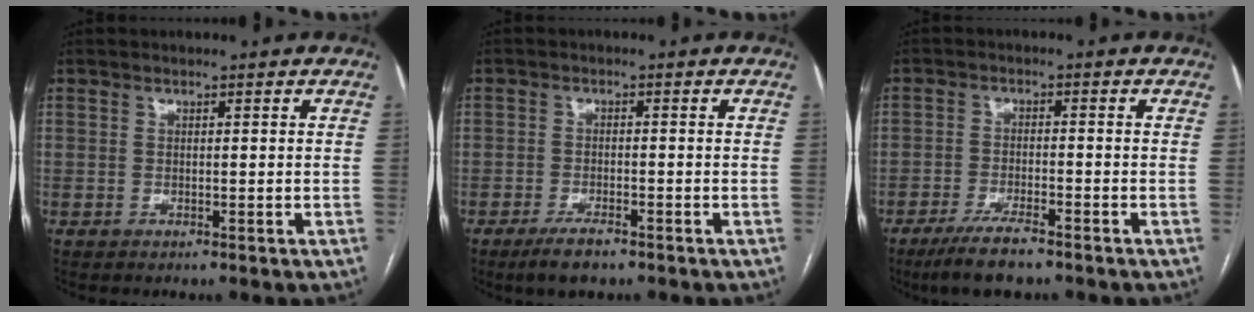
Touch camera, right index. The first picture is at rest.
{"total": 3.9, "force": [-2.9, 1.0, 2.4], "torque": [-0.050, -0.004, -0.049]}
{"total": 6.4, "force": [-4.8, 1.0, 4.0], "torque": [-0.079, -0.014, -0.085]}